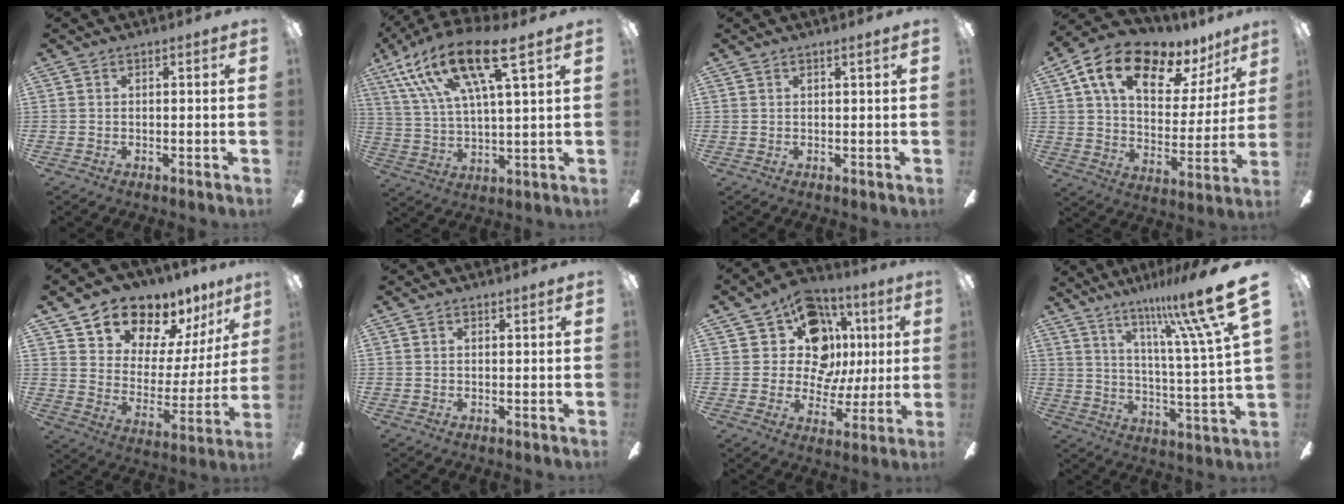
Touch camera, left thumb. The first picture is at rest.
{"total": 18.1, "force": [11.3, 4.5, 13.5], "torque": [-0.275, -0.046, 0.184]}
{"total": 0.9, "force": [0.8, -0.2, 0.4], "torque": [-0.007, -0.001, 0.013]}
{"total": 17.7, "force": [11.2, 8.9, 10.4], "torque": [-0.185, -0.057, 0.195]}
{"total": 12.7, "force": [11.2, 5.7, 1.6], "torque": [-0.038, -0.104, 0.204]}
{"total": 0.6, "force": [0.5, 0.2, 0.1], "torque": [-0.002, 0.001, 0.009]}
{"total": 16.7, "force": [5.8, 13.1, 8.5], "torque": [-0.132, -0.011, 0.115]}
{"total": 18.8, "force": [12.5, 1.5, 13.9], "torque": [-0.227, -0.083, 0.187]}